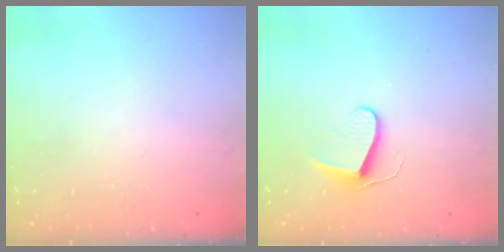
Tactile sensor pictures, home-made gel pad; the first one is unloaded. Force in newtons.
{"total": 7.0, "press": 7.0, "slide": 0.6}